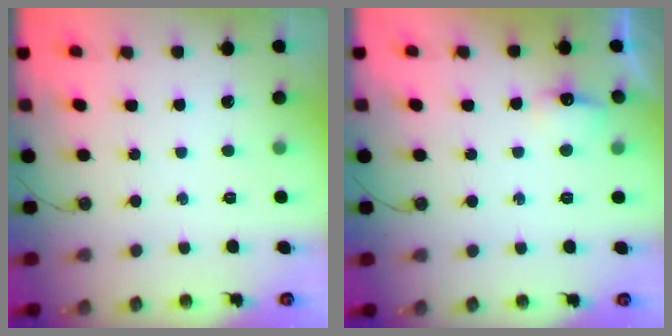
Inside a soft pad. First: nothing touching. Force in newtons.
{"total": 6.6, "press": 6.5, "slide": 0.9}